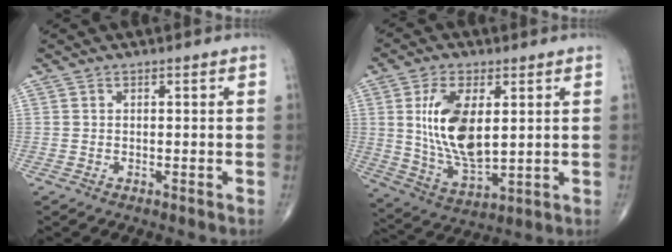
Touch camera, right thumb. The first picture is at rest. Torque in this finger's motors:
{"motor_torque": [1.32, 2.54, 1.58, 0.44, 0.55]}